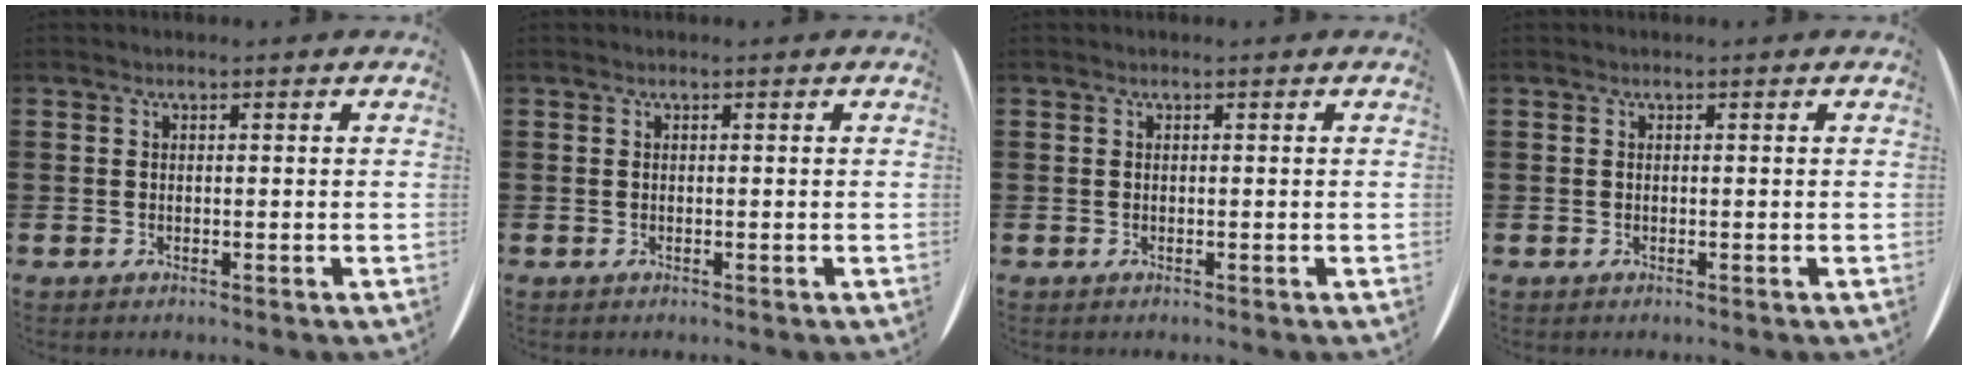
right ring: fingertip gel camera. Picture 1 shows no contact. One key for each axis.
{"total": 0.0}
{"total": 0.0}
{"total": 0.0}